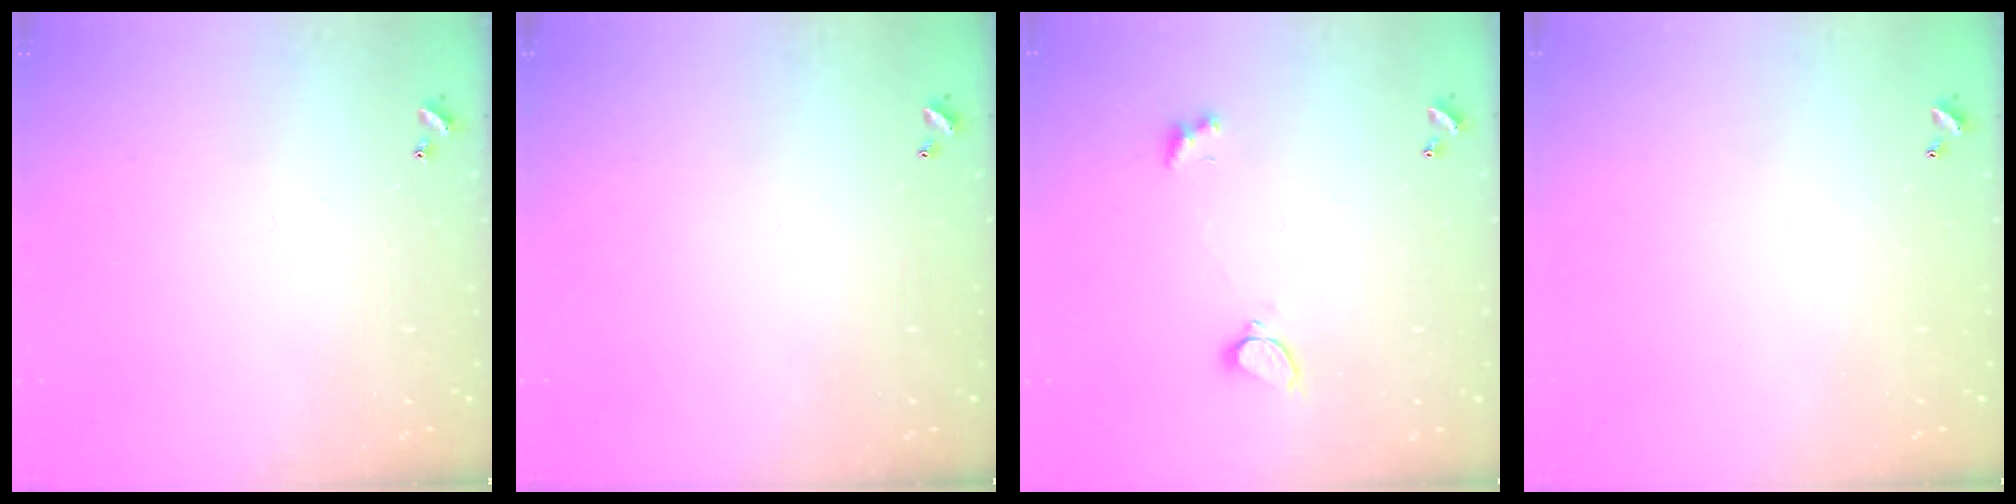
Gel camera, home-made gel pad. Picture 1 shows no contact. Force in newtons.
{"total": 2.7, "press": 2.7, "slide": 0.1}
{"total": 2.1, "press": 1.9, "slide": 0.9}
{"total": 2.9, "press": 2.9, "slide": 0.1}